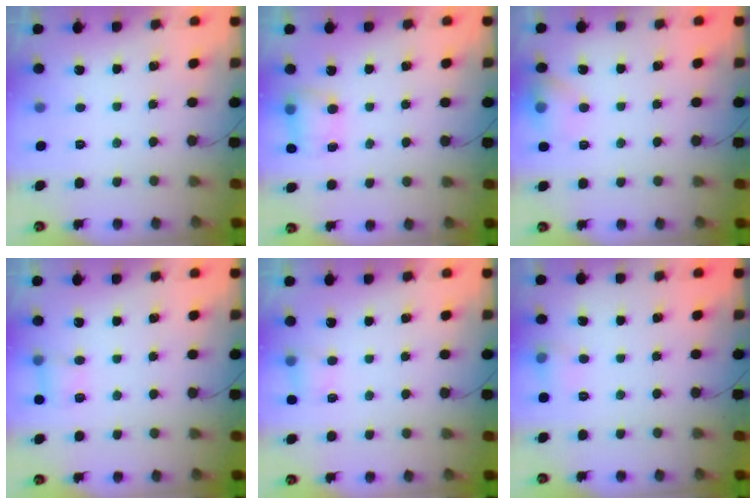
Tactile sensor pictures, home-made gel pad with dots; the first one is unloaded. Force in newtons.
{"total": 5.8, "press": 5.6, "slide": 1.5}
{"total": 8.9, "press": 8.8, "slide": 1.4}
{"total": 4.6, "press": 4.4, "slide": 1.2}
{"total": 3.8, "press": 3.6, "slide": 1.3}
{"total": 6.0, "press": 5.8, "slide": 1.7}